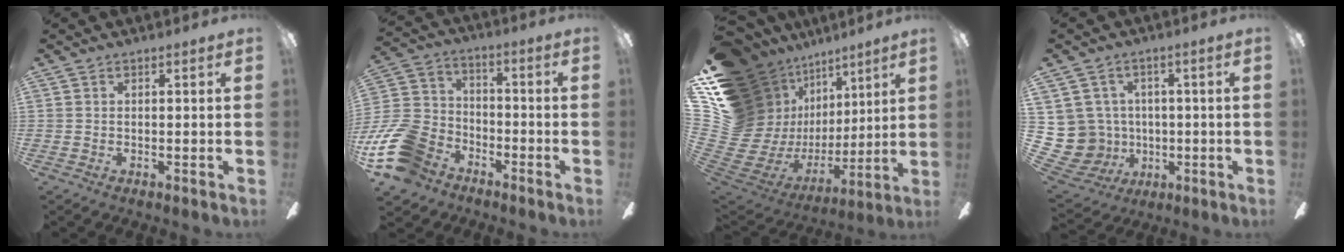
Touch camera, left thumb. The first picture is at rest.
{"total": 17.1, "force": [-9.1, 11.4, 9.0], "torque": [-0.209, 0.053, -0.163]}
{"total": 21.5, "force": [9.0, 16.6, 10.3], "torque": [-0.191, -0.107, 0.228]}
{"total": 9.4, "force": [0.5, 9.3, 1.6], "torque": [-0.086, -0.008, 0.022]}